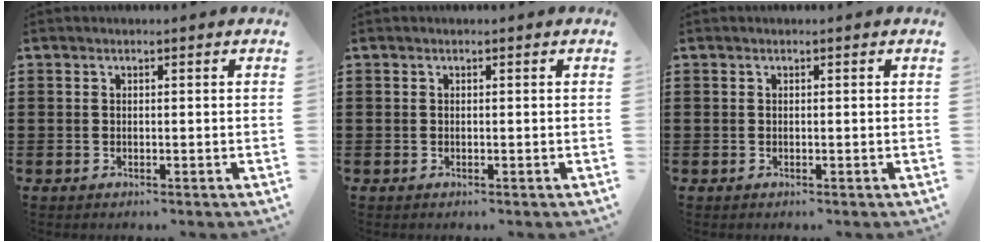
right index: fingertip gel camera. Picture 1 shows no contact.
{"total": 0.0}
{"total": 0.0}